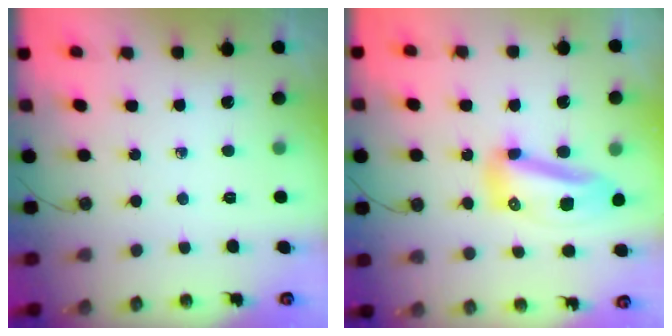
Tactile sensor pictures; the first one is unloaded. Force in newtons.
{"total": 12.3, "press": 12.2, "slide": 1.3}